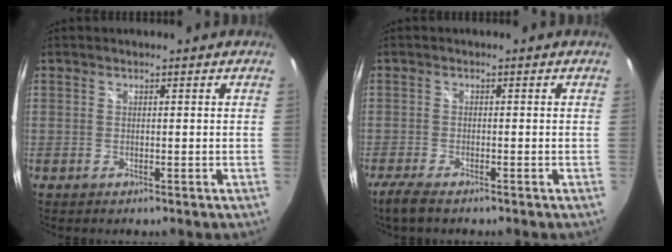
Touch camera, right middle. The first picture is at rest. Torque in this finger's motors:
{"motor_torque": [0.40, -0.46, 0.16, 0.04]}